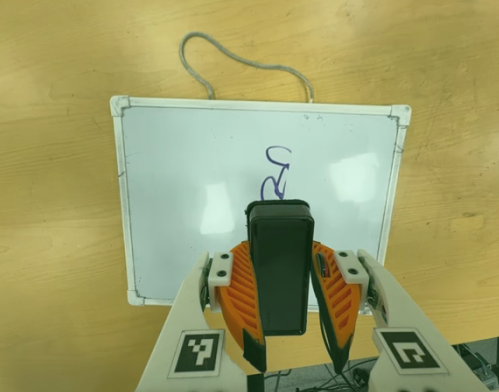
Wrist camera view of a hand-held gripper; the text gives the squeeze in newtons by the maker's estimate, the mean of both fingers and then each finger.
{"total": 7.9, "left": 6.4, "right": 9.3}